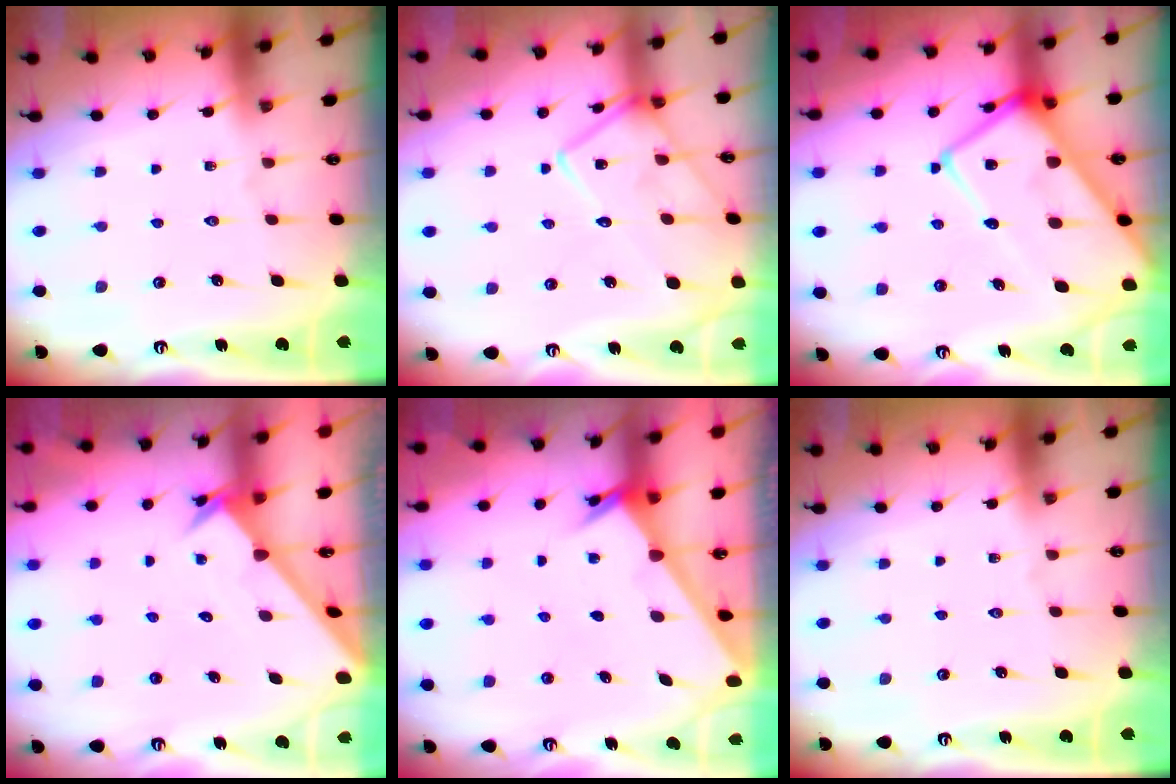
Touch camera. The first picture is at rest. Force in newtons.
{"total": 14.8, "press": 14.8, "slide": 1.0}
{"total": 17.9, "press": 17.9, "slide": 1.6}
{"total": 2.5, "press": 2.5, "slide": 0.2}
{"total": 2.3, "press": 2.3, "slide": 0.2}
{"total": 0.0}